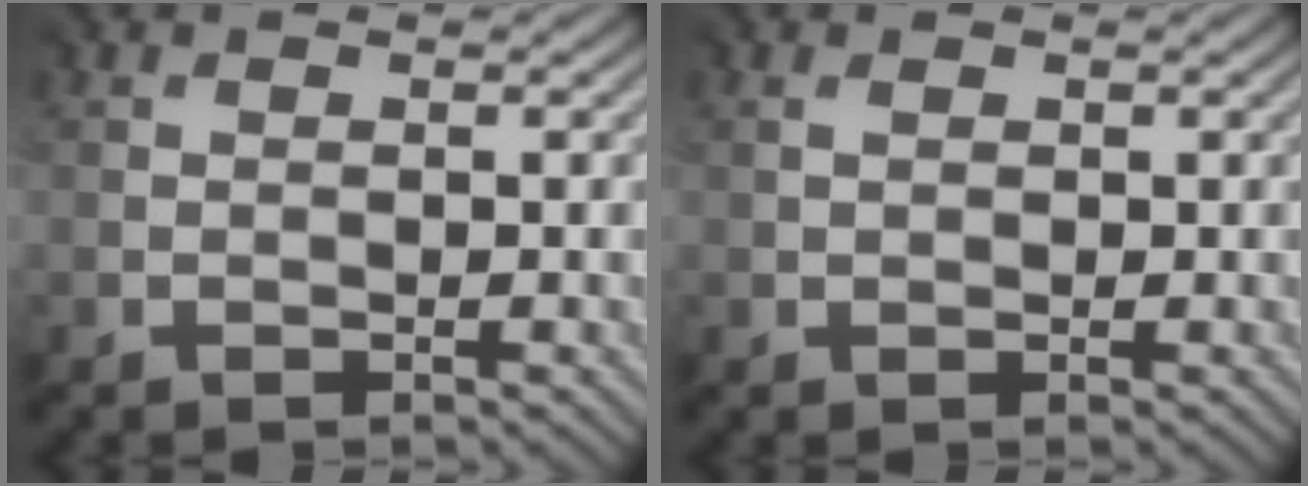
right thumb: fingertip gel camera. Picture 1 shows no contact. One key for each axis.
{"total": 0.9, "fx": 0.4, "fy": 0.7, "fz": 0.4, "tx": -0.013, "ty": 0.002, "tz": 0.010}